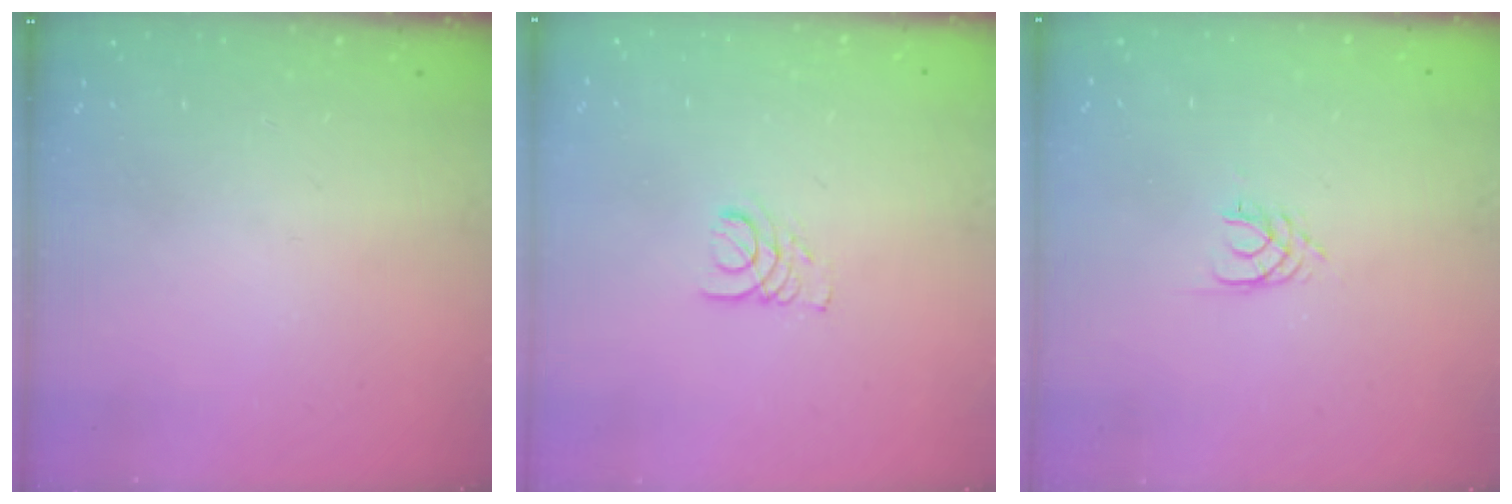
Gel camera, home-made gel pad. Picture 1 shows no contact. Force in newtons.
{"total": 1.9, "press": 1.9, "slide": 0.2}
{"total": 1.7, "press": 1.7, "slide": 0.2}